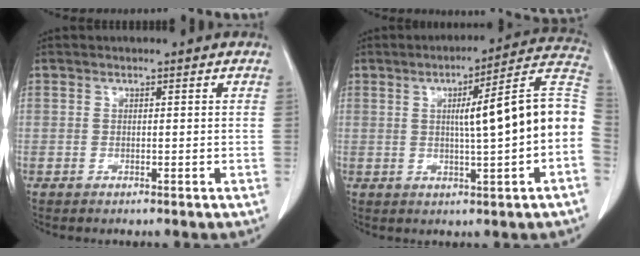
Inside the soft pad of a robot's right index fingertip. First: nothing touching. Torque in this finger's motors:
{"motor_torque": [1.10, -0.50, 0.41, 0.11]}